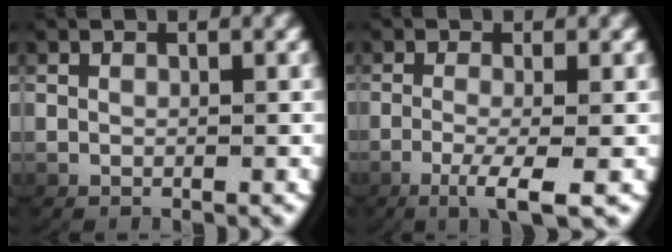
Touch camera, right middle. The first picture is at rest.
{"total": 4.1, "force": [-1.7, 0.5, 3.7], "torque": [-0.074, -0.016, -0.020]}